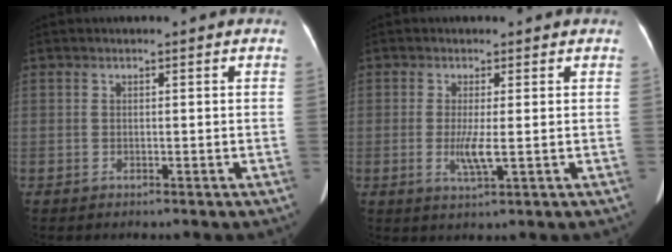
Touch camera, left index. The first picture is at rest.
{"total": 3.5, "force": [-0.3, 0.3, 3.5], "torque": [-0.074, -0.009, -0.003]}